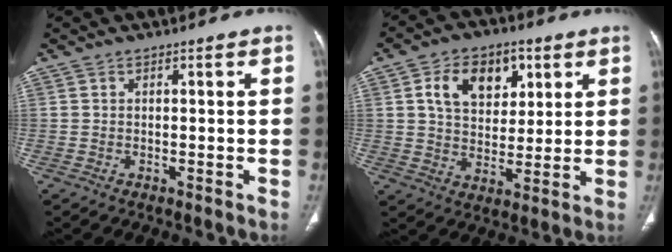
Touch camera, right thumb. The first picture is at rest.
{"total": 12.4, "force": [4.6, 8.6, 7.7], "torque": [-0.085, -0.009, 0.080]}